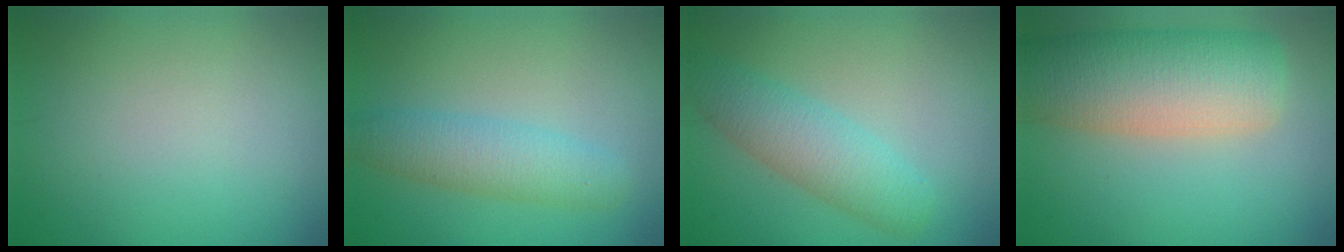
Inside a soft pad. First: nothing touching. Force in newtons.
{"total": 3.6, "press": 3.6, "slide": 0.1}
{"total": 4.2, "press": 4.2, "slide": 0.1}
{"total": 8.6, "press": 8.6, "slide": 0.8}